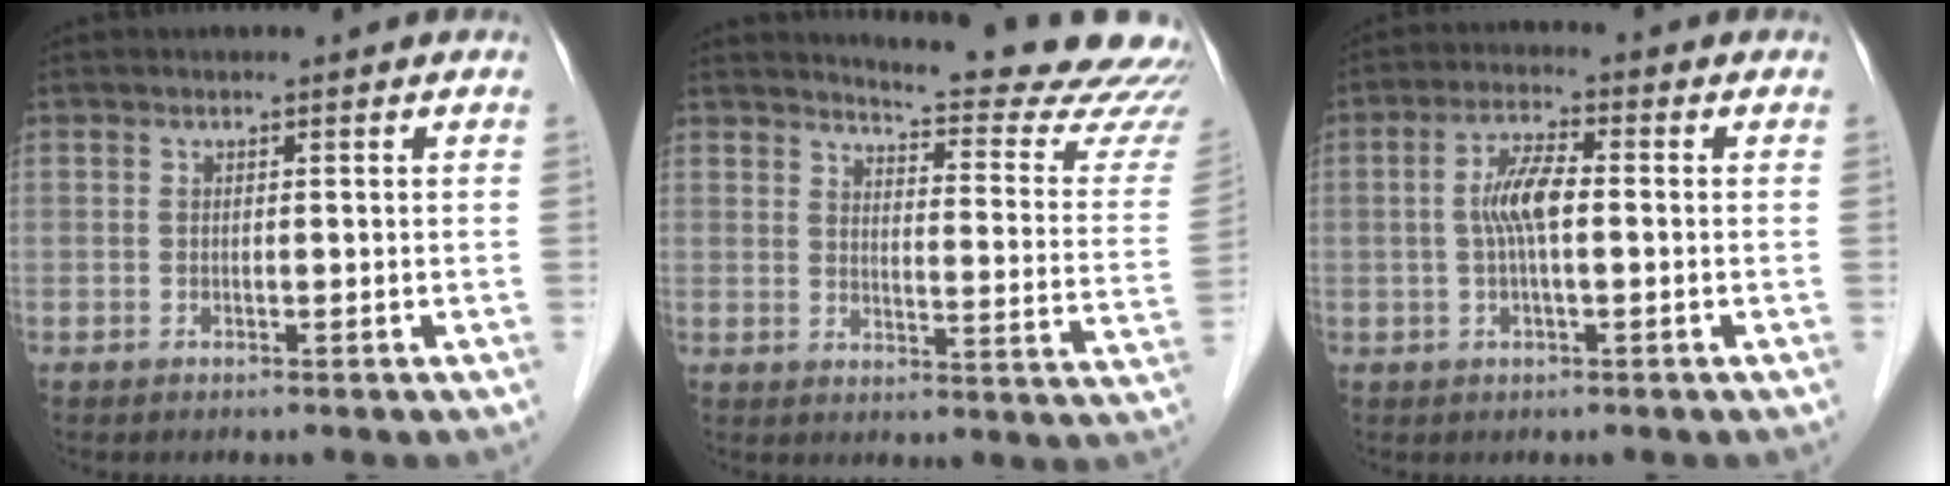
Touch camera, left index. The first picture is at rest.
{"total": 19.3, "force": [18.7, 0.2, 4.8], "torque": [-0.064, -0.128, 0.206]}
{"total": 5.7, "force": [-0.1, 1.3, 5.5], "torque": [-0.118, 0.009, -0.005]}